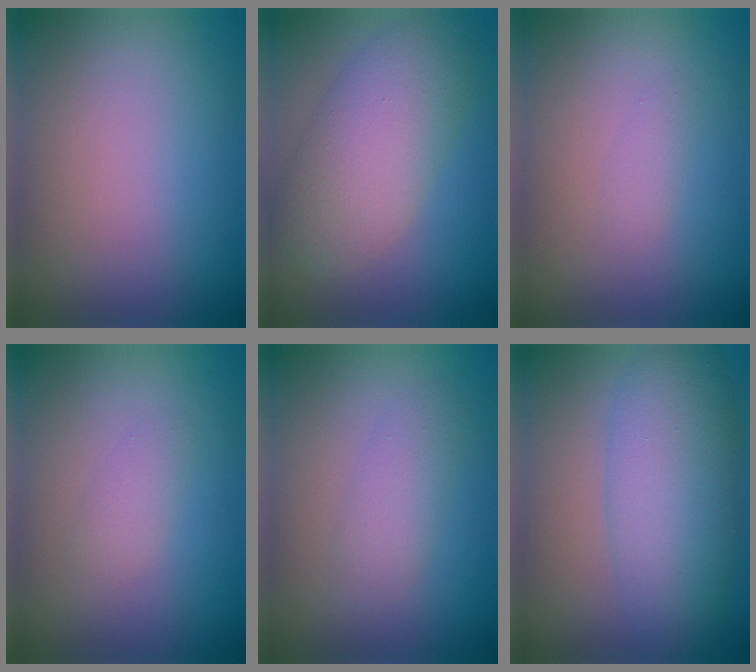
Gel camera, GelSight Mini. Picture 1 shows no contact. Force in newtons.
{"total": 7.0, "press": 7.0, "slide": 0.2}
{"total": 0.8, "press": 0.8, "slide": 0.0}
{"total": 1.3, "press": 1.3, "slide": 0.1}
{"total": 2.3, "press": 2.3, "slide": 0.1}
{"total": 7.1, "press": 7.1, "slide": 0.1}